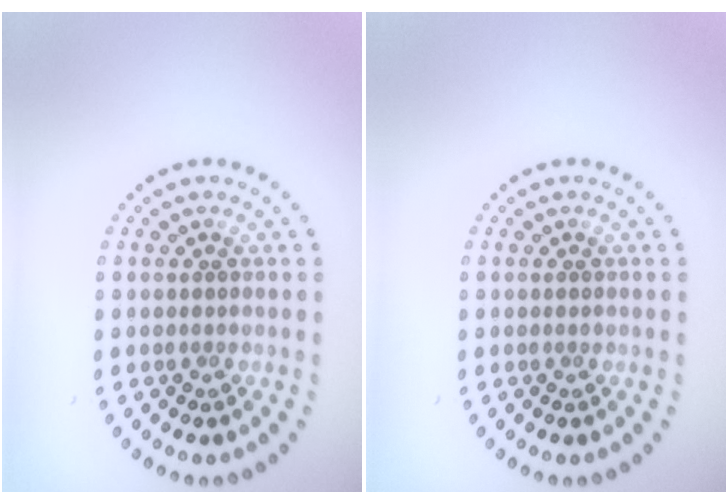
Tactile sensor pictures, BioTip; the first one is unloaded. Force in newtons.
{"total": 0.0}